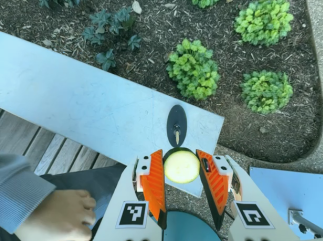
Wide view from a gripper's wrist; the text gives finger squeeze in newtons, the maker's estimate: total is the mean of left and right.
{"total": 8.6, "left": 8.2, "right": 9.0}